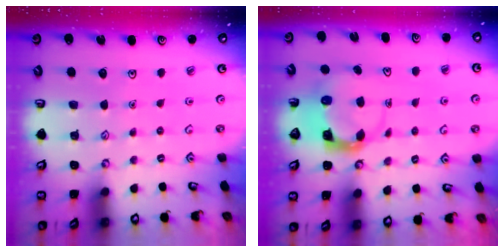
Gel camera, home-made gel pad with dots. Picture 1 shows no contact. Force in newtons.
{"total": 3.6, "press": 3.6, "slide": 0.4}